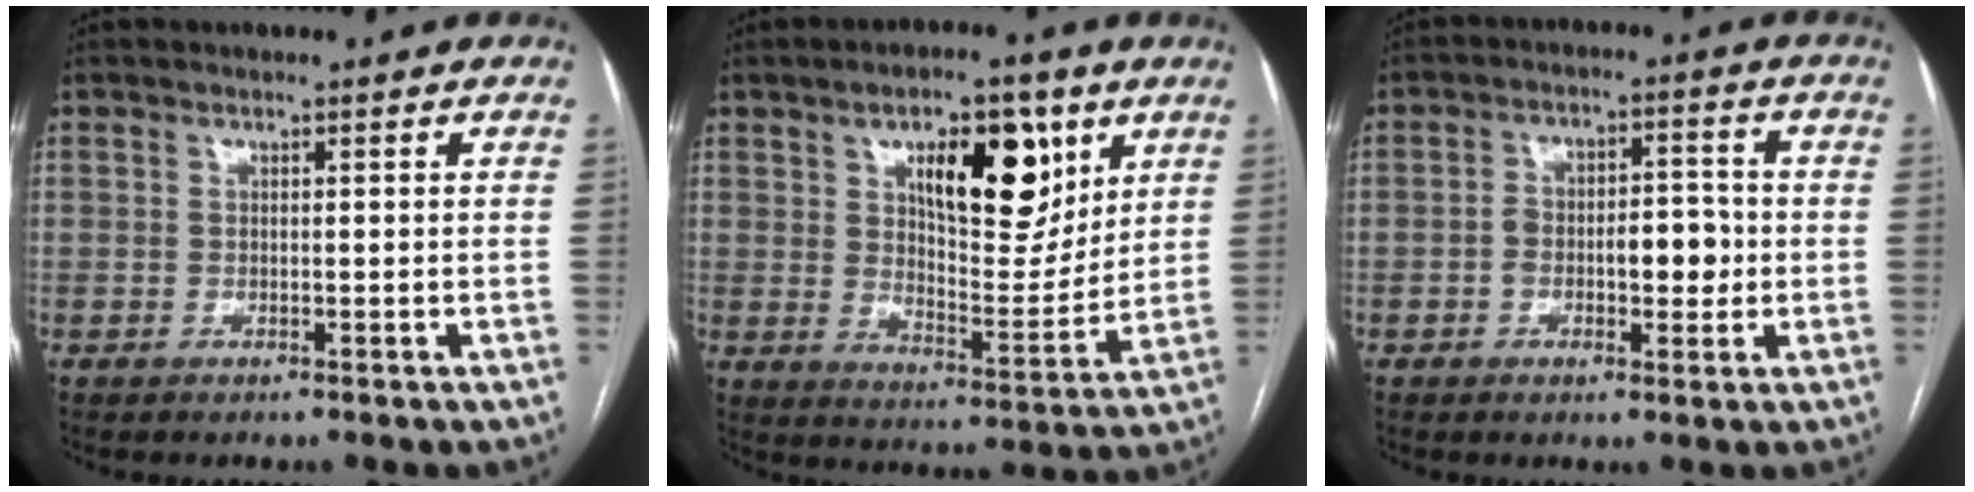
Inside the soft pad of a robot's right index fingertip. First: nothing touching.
{"total": 14.1, "force": [6.5, 5.4, 11.3], "torque": [-0.166, 0.001, 0.107]}
{"total": 7.3, "force": [-1.1, 3.5, 6.4], "torque": [-0.104, 0.019, -0.015]}